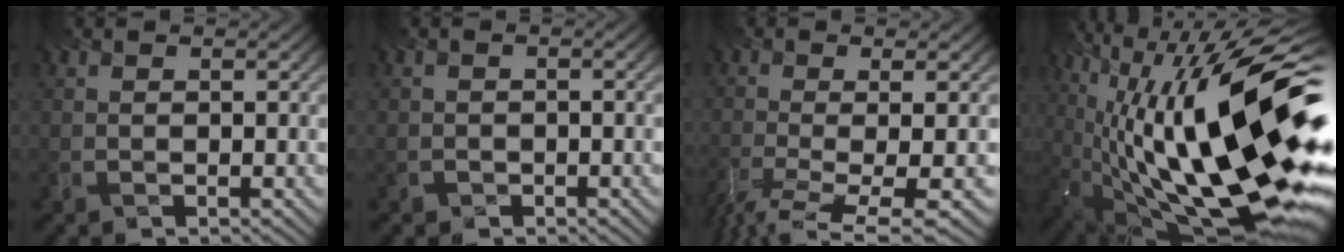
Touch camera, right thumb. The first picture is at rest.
{"total": 0.8, "force": [-0.7, 0.0, -0.4], "torque": [-0.019, -0.001, 0.000]}
{"total": 7.1, "force": [-2.4, 0.8, 6.6], "torque": [-0.113, -0.007, -0.015]}
{"total": 20.4, "force": [-1.1, 8.6, 18.5], "torque": [-0.357, -0.033, -0.005]}